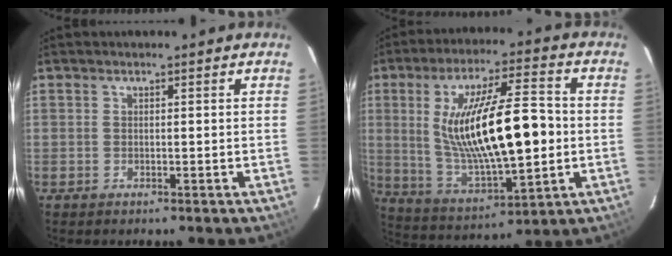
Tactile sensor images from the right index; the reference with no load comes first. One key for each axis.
{"total": 20.9, "fx": 0.4, "fy": 6.2, "fz": 19.9, "tx": -0.362, "ty": -0.001, "tz": 0.030}